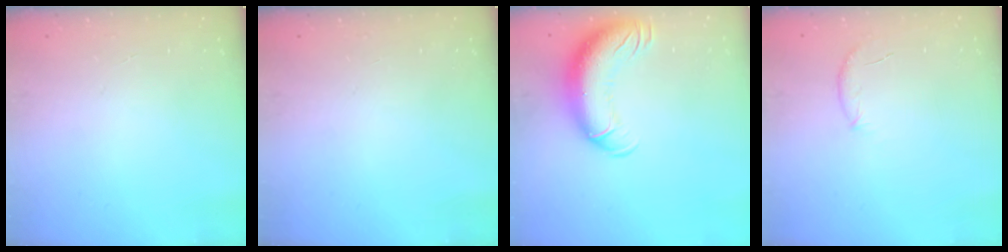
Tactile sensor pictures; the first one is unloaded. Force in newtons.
{"total": 0.0}
{"total": 14.6, "press": 14.2, "slide": 3.3}
{"total": 6.9, "press": 6.7, "slide": 1.8}